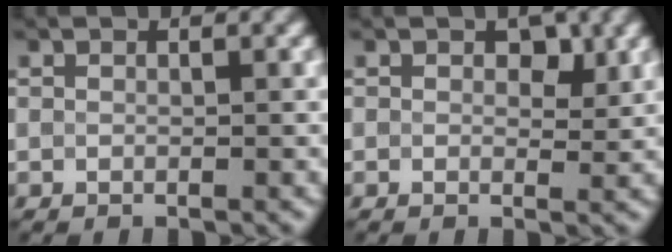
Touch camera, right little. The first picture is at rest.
{"total": 1.9, "force": [0.7, 1.1, 1.3], "torque": [-0.011, -0.001, 0.006]}